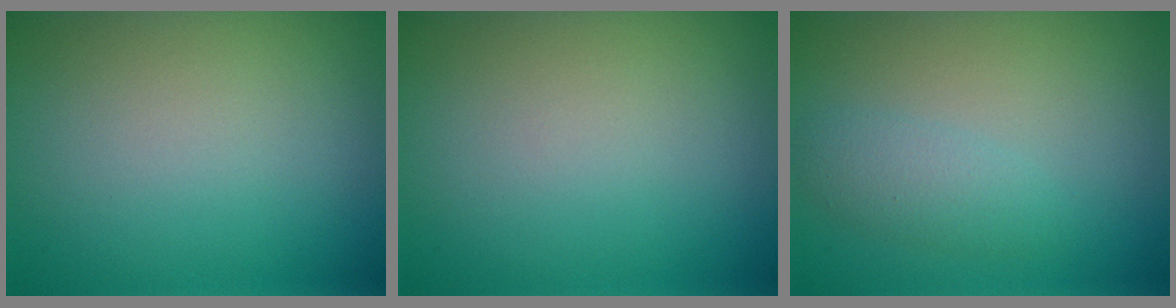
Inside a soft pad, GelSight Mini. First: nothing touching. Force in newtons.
{"total": 0.0}
{"total": 2.0, "press": 2.0, "slide": 0.1}